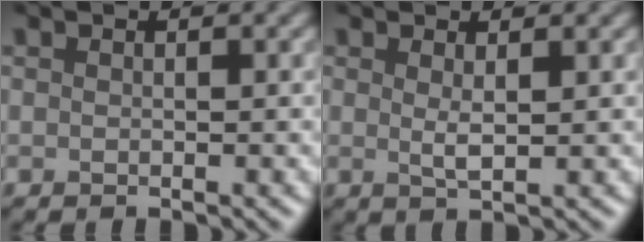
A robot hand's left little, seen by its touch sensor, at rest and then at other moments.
{"total": 1.3, "force": [0.6, 0.2, 1.2], "torque": [-0.024, -0.003, 0.011]}